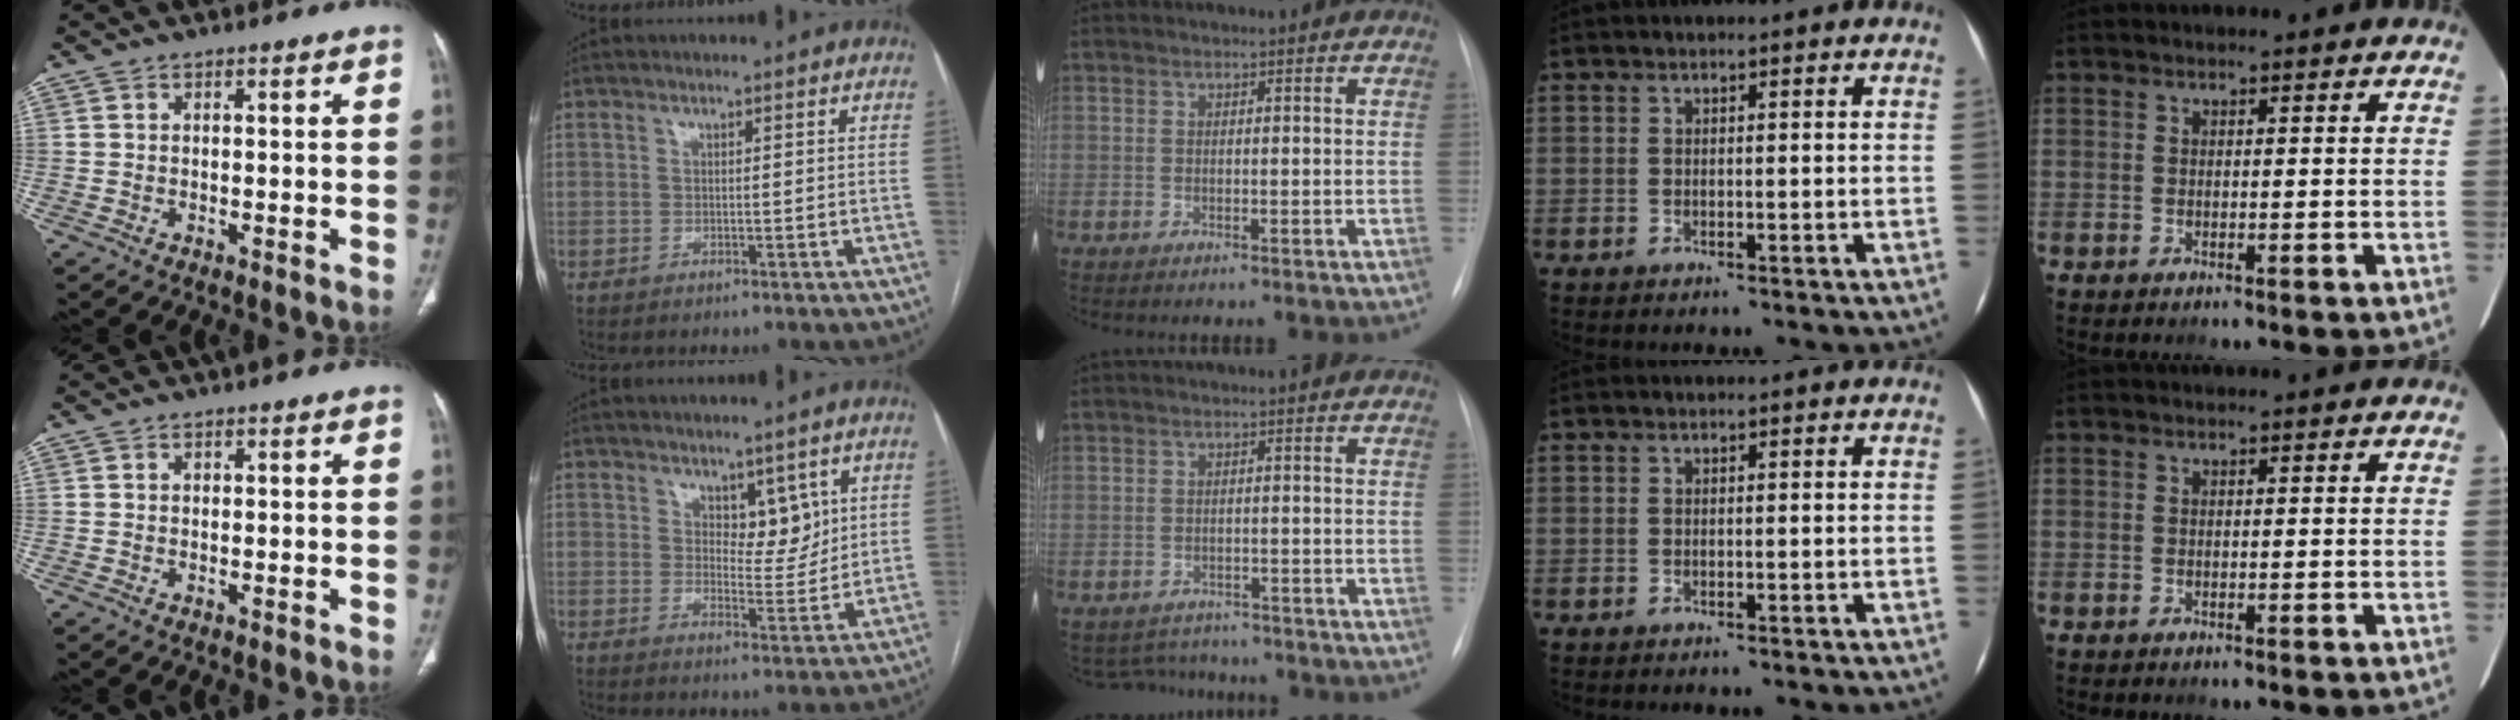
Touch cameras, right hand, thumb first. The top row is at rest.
{"thumb": {"total": 0.6, "force": [0.2, 0.5, 0.3], "torque": [-0.003, 0.000, 0.005]}, "index": {"total": 5.1, "force": [2.6, 2.7, 3.4], "torque": [-0.043, -0.005, 0.045]}, "middle": {"total": 4.5, "force": [-4.3, 1.5, -0.4], "torque": [0.004, 0.011, -0.060]}}